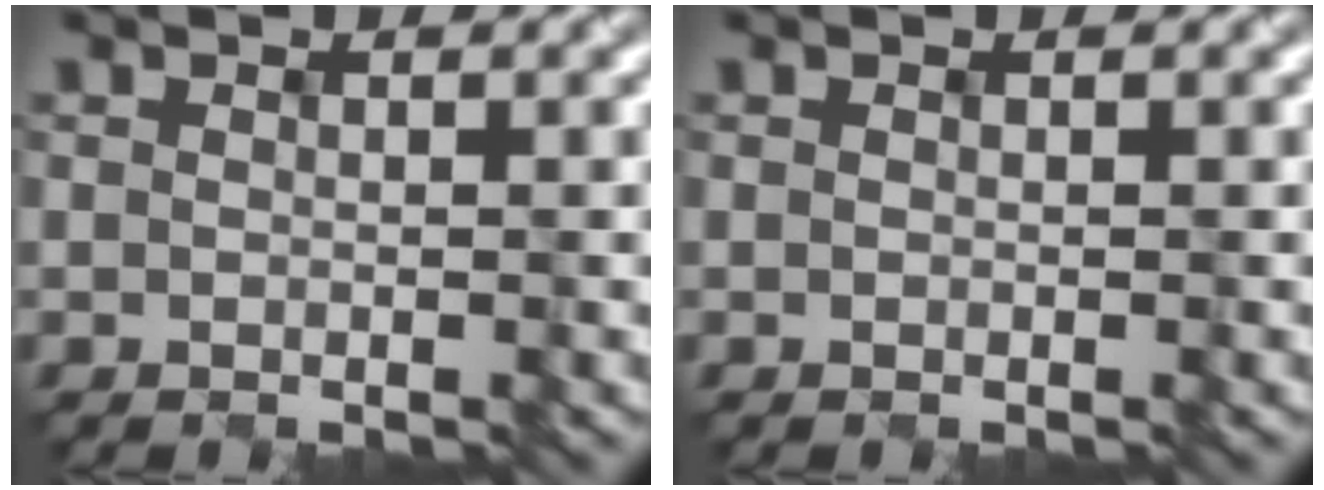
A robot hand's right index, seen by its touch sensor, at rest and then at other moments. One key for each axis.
{"total": 0.0}